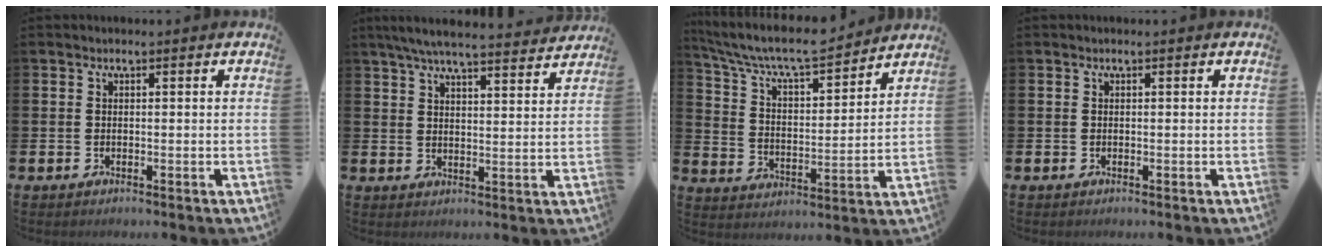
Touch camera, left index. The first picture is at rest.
{"total": 6.6, "force": [6.2, 0.5, 2.0], "torque": [-0.055, -0.032, 0.112]}
{"total": 8.1, "force": [7.5, 1.4, 2.7], "torque": [-0.090, -0.052, 0.129]}
{"total": 0.0}